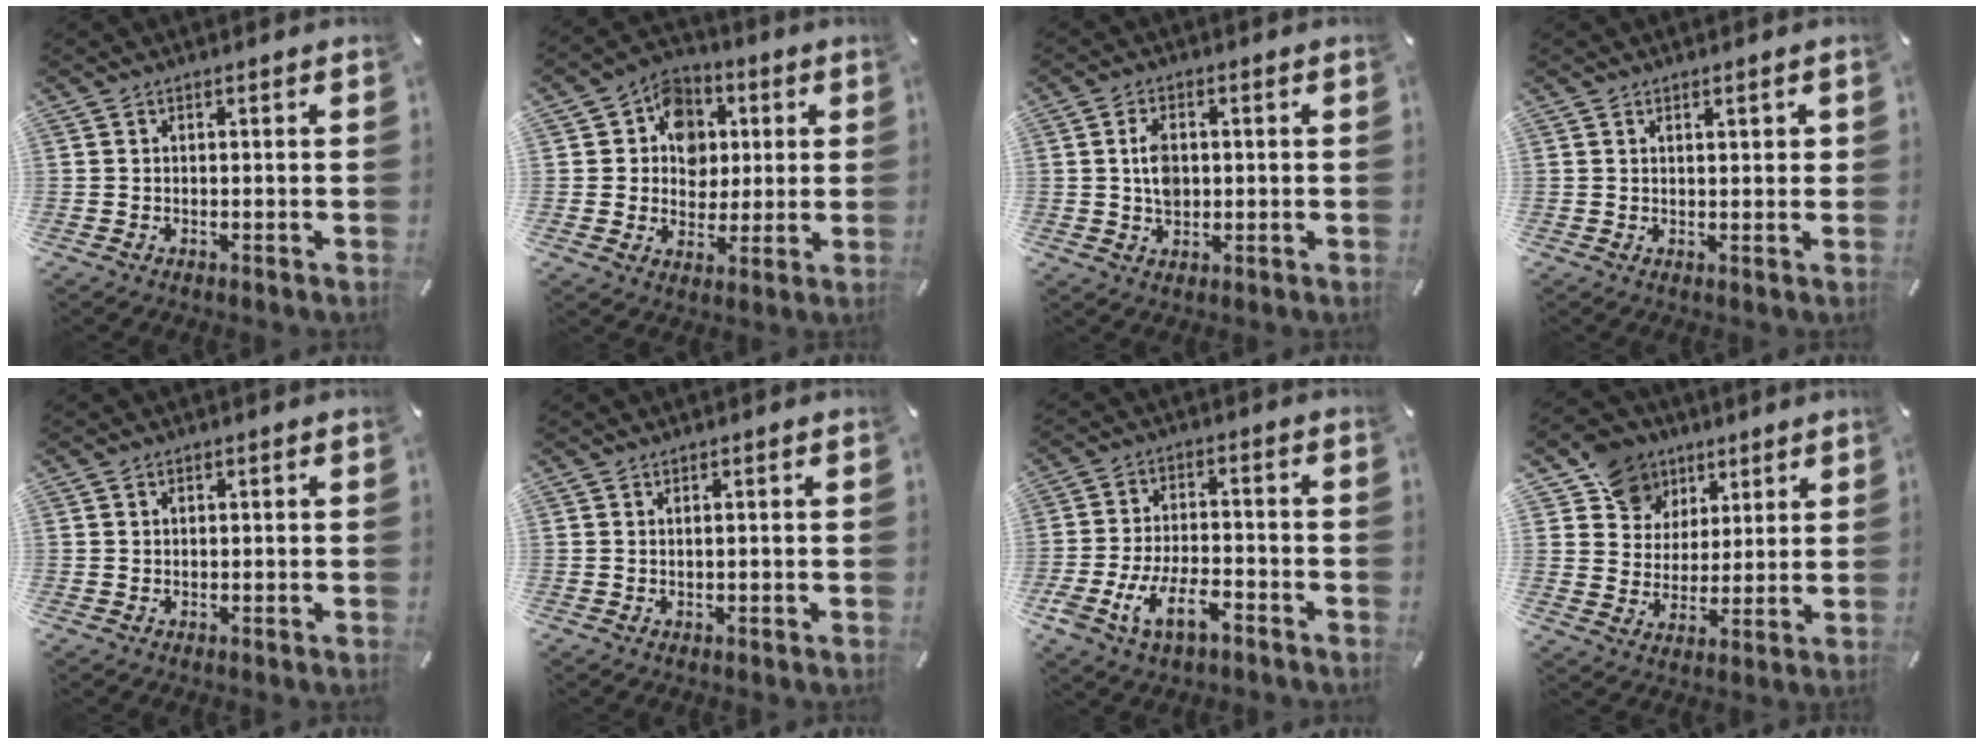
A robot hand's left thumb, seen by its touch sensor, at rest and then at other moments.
{"total": 10.8, "force": [1.5, 10.0, 3.6], "torque": [-0.049, -0.001, 0.030]}
{"total": 5.2, "force": [0.4, 3.6, 3.7], "torque": [-0.065, 0.000, 0.002]}
{"total": 1.3, "force": [0.8, 0.5, 0.8], "torque": [-0.017, 0.002, 0.014]}
{"total": 0.6, "force": [0.2, 0.5, 0.0], "torque": [0.000, 0.004, 0.003]}
{"total": 0.5, "force": [0.3, 0.0, 0.4], "torque": [-0.008, 0.001, 0.004]}
{"total": 11.0, "force": [-5.4, 5.6, 7.8], "torque": [-0.167, 0.014, -0.101]}
{"total": 10.8, "force": [6.1, 8.8, 1.0], "torque": [-0.036, -0.042, 0.120]}